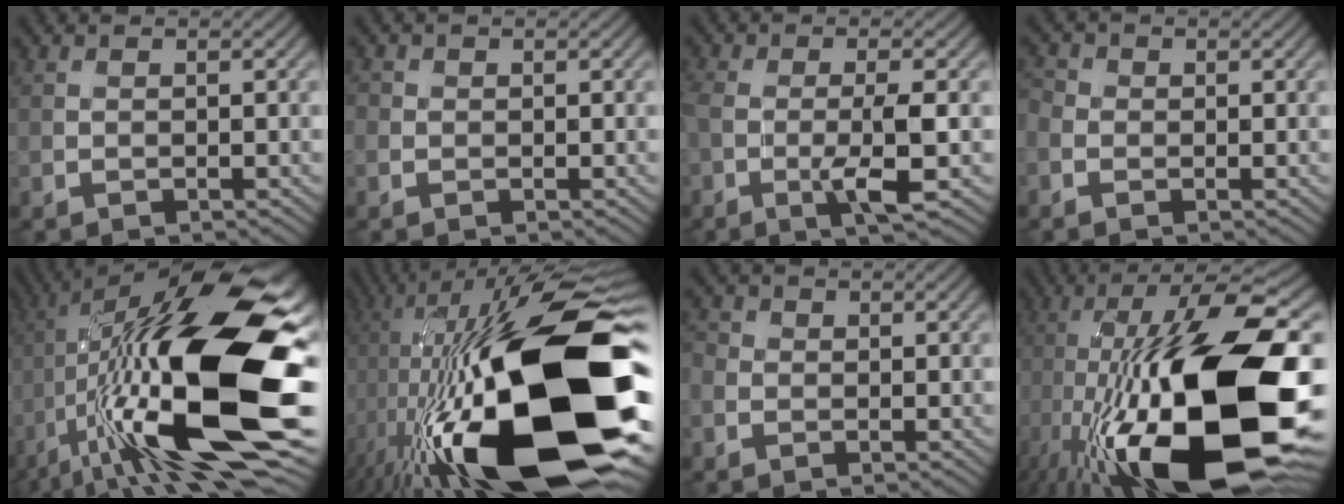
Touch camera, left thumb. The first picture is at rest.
{"total": 0.6, "force": [-0.1, 0.6, 0.0], "torque": [0.002, -0.003, -0.001]}
{"total": 5.5, "force": [-1.8, 1.1, 5.1], "torque": [-0.096, 0.006, -0.041]}
{"total": 2.0, "force": [-0.8, 1.6, 0.9], "torque": [-0.026, -0.001, -0.022]}
{"total": 21.5, "force": [-2.1, 7.4, 20.1], "torque": [-0.369, 0.017, -0.039]}
{"total": 23.2, "force": [-3.6, 8.2, 21.4], "torque": [-0.382, 0.007, -0.068]}
{"total": 1.5, "force": [-0.6, 1.2, 0.6], "torque": [-0.017, -0.002, -0.017]}
{"total": 22.5, "force": [-5.6, 7.9, 20.3], "torque": [-0.363, 0.009, -0.101]}